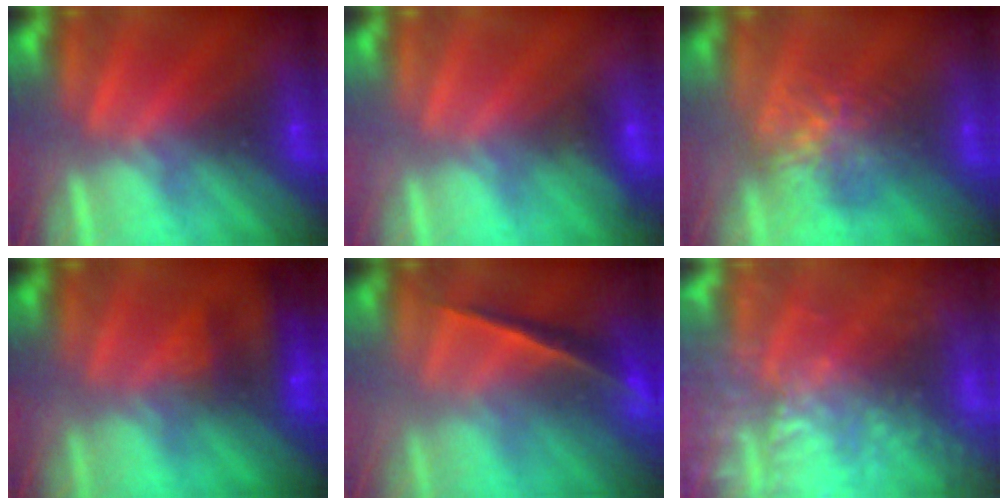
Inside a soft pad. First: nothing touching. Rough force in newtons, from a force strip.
{"total": 2.4}
{"total": 7.1}
{"total": 7.6}
{"total": 2.0}
{"total": 7.0}